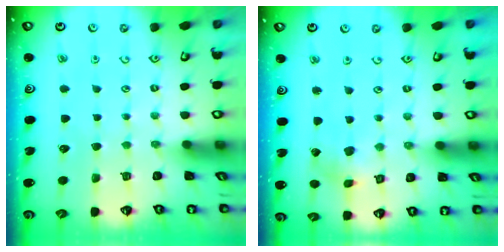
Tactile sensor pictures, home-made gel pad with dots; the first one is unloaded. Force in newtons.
{"total": 2.4, "press": 2.3, "slide": 0.5}